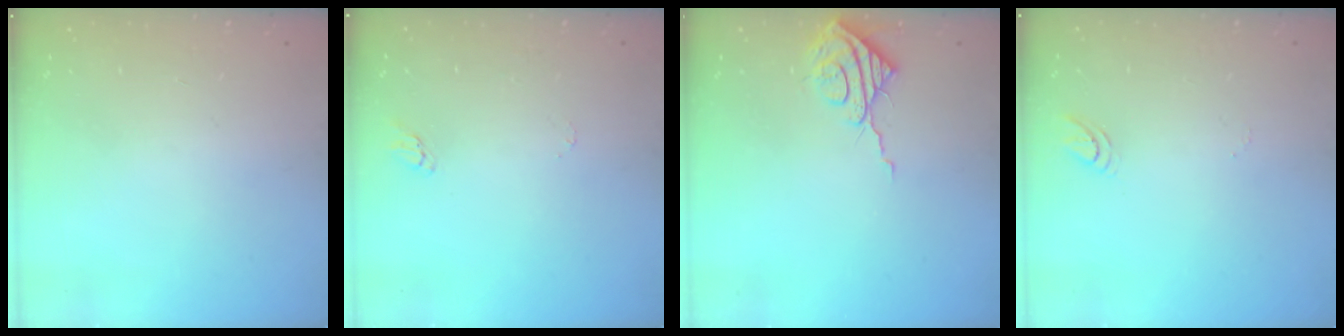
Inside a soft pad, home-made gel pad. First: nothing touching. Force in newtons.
{"total": 3.2, "press": 3.2, "slide": 0.3}
{"total": 8.4, "press": 8.4, "slide": 0.2}
{"total": 3.3, "press": 3.3, "slide": 0.3}